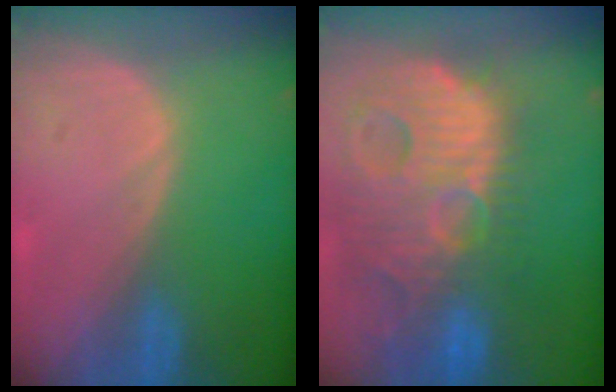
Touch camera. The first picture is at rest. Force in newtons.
{"total": 15.0, "press": 13.0, "slide": 7.4}